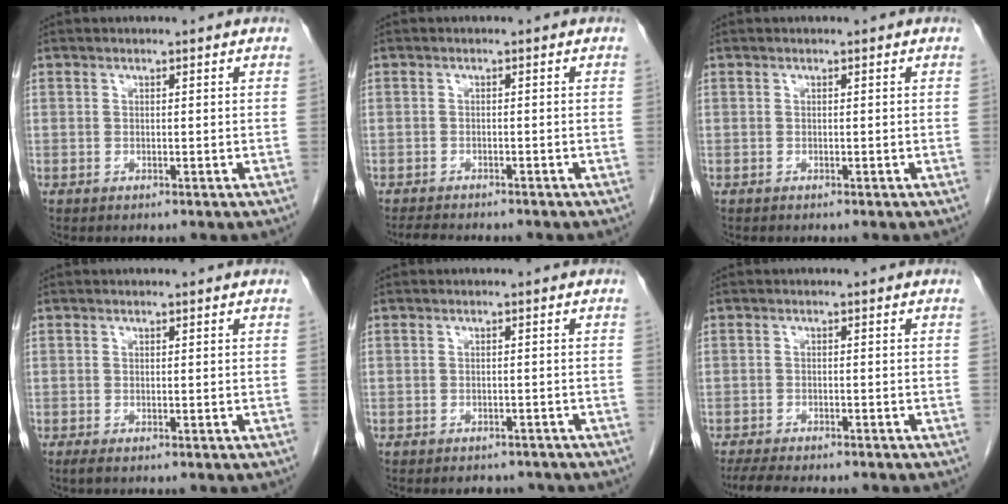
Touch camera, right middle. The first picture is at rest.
{"total": 4.9, "force": [-4.4, 0.9, 2.0], "torque": [-0.034, -0.012, -0.066]}
{"total": 0.0}
{"total": 0.6, "force": [-0.5, 0.0, 0.5], "torque": [-0.014, -0.005, -0.007]}
{"total": 3.9, "force": [-3.5, 1.6, 0.6], "torque": [-0.004, 0.001, -0.042]}
{"total": 8.1, "force": [-6.9, 1.6, 4.0], "torque": [-0.064, -0.013, -0.100]}